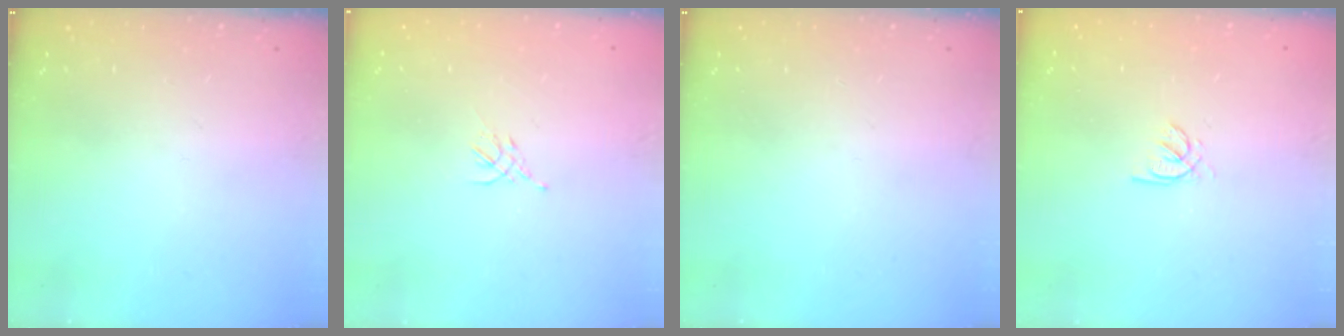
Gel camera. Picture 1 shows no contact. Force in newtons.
{"total": 1.5, "press": 1.4, "slide": 0.6}
{"total": 0.0}
{"total": 1.9, "press": 1.8, "slide": 0.4}